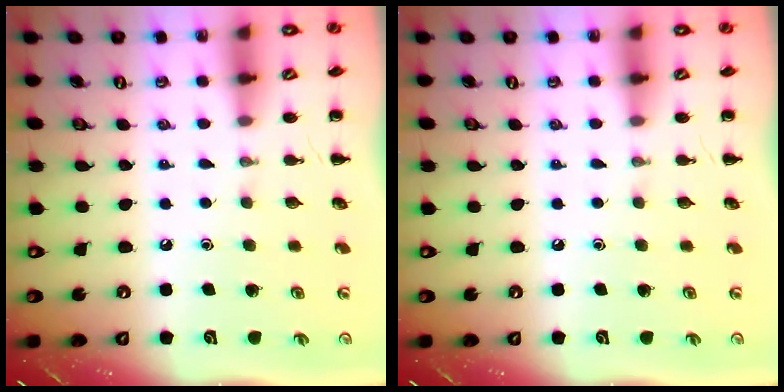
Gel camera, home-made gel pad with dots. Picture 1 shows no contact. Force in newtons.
{"total": 0.0}